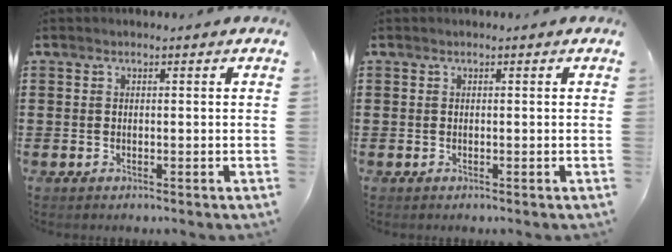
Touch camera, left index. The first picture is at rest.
{"total": 0.0}